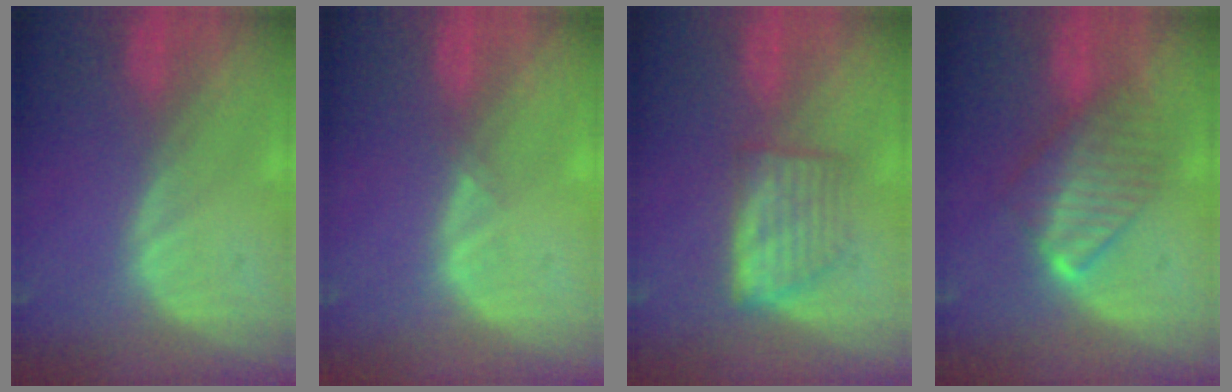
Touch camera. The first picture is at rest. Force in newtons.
{"total": 0.7, "press": 0.5, "slide": 0.4}
{"total": 5.6, "press": 5.3, "slide": 1.9}
{"total": 6.5, "press": 6.4, "slide": 0.6}